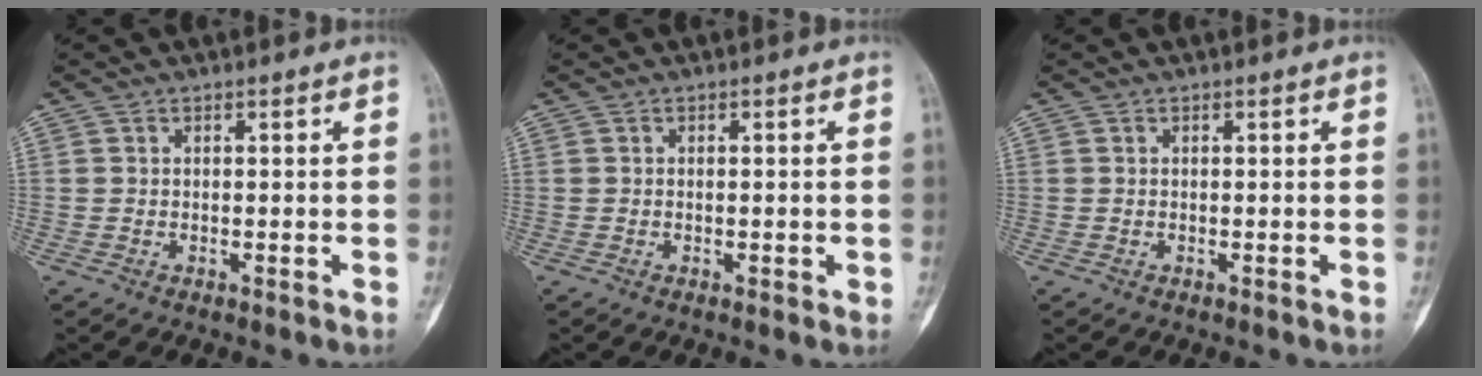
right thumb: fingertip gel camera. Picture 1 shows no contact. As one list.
[{"total": 0.6, "force": [-0.1, 0.4, 0.5], "torque": [-0.001, 0.000, -0.002]}, {"total": 0.0}]